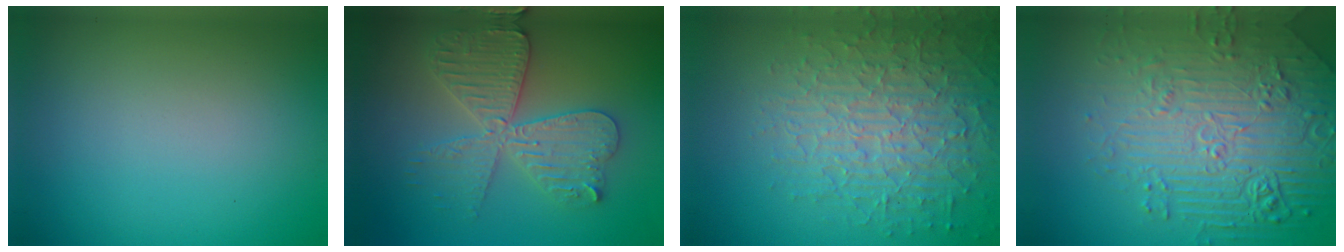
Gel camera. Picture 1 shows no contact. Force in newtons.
{"total": 5.7, "press": 5.6, "slide": 0.8}
{"total": 6.6, "press": 5.1, "slide": 4.2}
{"total": 7.6, "press": 6.0, "slide": 4.7}